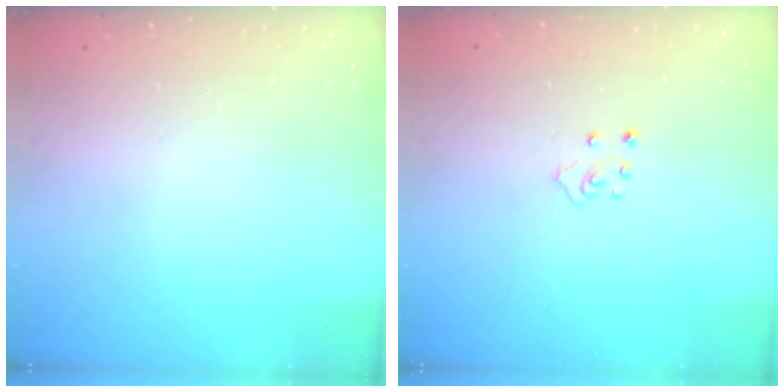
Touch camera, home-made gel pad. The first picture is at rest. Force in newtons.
{"total": 2.7, "press": 2.7, "slide": 0.2}